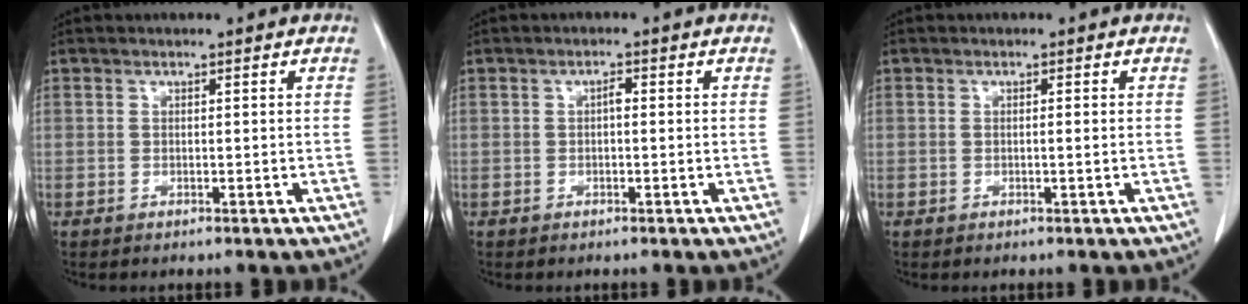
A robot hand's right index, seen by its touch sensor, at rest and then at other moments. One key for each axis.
{"total": 1.1, "fx": 0.0, "fy": 0.4, "fz": 1.0, "tx": -0.018, "ty": 0.003, "tz": -0.002}
{"total": 0.7, "fx": 0.0, "fy": 0.0, "fz": 0.7, "tx": -0.012, "ty": 0.000, "tz": -0.001}